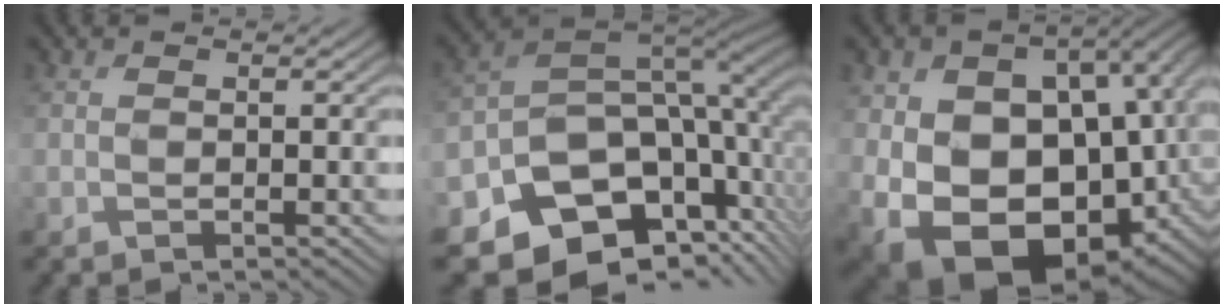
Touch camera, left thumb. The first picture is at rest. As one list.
[{"total": 17.3, "force": [-8.4, 12.7, 8.3], "torque": [-0.197, -0.030, -0.110]}, {"total": 21.6, "force": [-2.9, 15.0, 15.4], "torque": [-0.252, -0.056, 0.004]}]